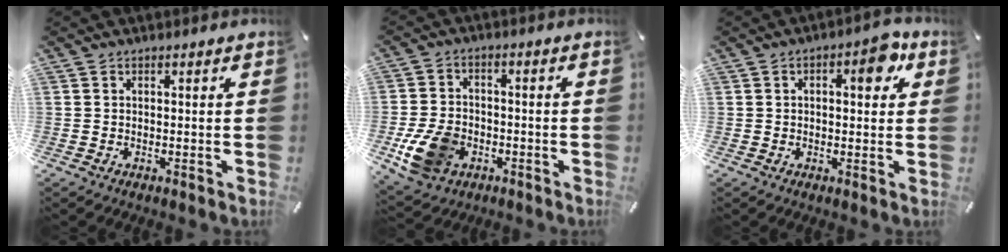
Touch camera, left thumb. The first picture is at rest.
{"total": 10.8, "force": [-3.8, 8.0, 6.3], "torque": [-0.132, 0.016, -0.066]}
{"total": 7.6, "force": [2.2, 3.8, 6.2], "torque": [-0.067, -0.007, 0.026]}